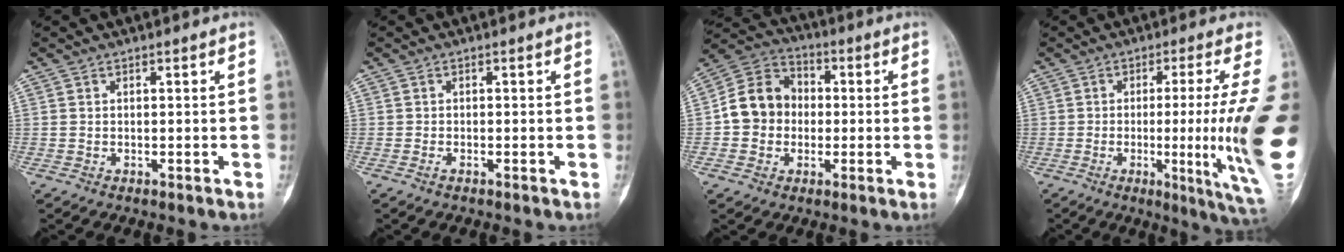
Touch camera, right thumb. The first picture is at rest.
{"total": 0.6, "force": [-0.4, 0.2, 0.3], "torque": [-0.008, 0.000, -0.009]}
{"total": 11.2, "force": [-0.6, 9.8, 5.4], "torque": [-0.074, 0.033, -0.023]}
{"total": 16.8, "force": [-0.6, 0.2, 16.8], "torque": [-0.227, -0.022, -0.004]}